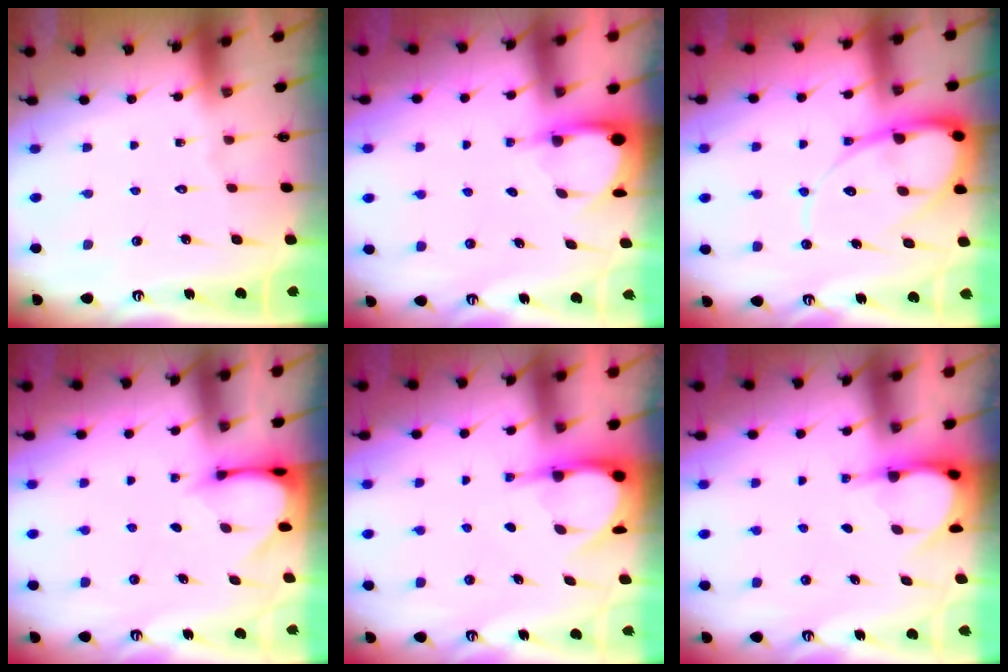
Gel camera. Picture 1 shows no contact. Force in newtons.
{"total": 3.4, "press": 3.4, "slide": 0.2}
{"total": 13.3, "press": 13.3, "slide": 1.2}
{"total": 3.4, "press": 3.4, "slide": 0.3}
{"total": 4.8, "press": 4.8, "slide": 0.3}
{"total": 4.0, "press": 4.0, "slide": 0.3}